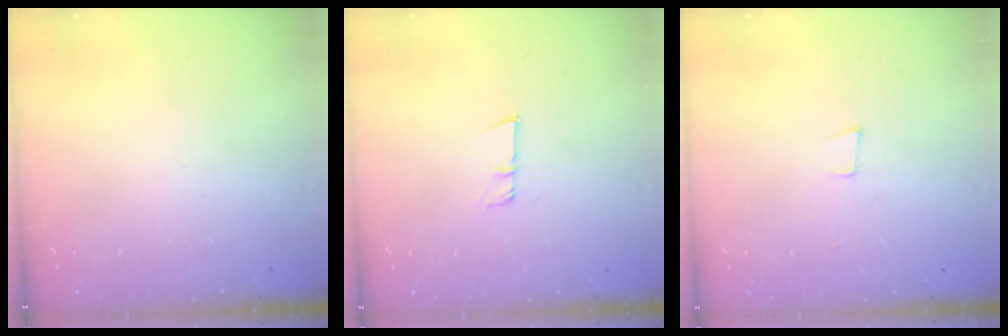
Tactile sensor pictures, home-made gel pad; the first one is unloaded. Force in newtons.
{"total": 5.4, "press": 5.2, "slide": 1.3}
{"total": 4.6, "press": 3.6, "slide": 2.9}